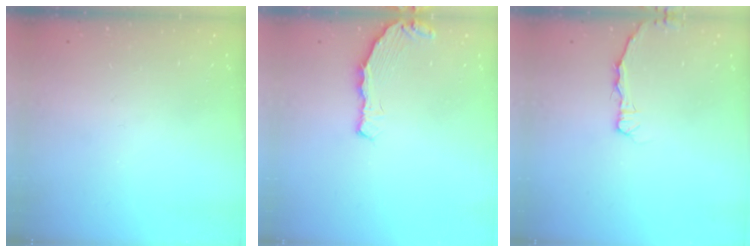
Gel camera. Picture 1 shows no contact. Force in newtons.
{"total": 5.9, "press": 5.4, "slide": 2.5}
{"total": 2.9, "press": 2.9, "slide": 0.4}